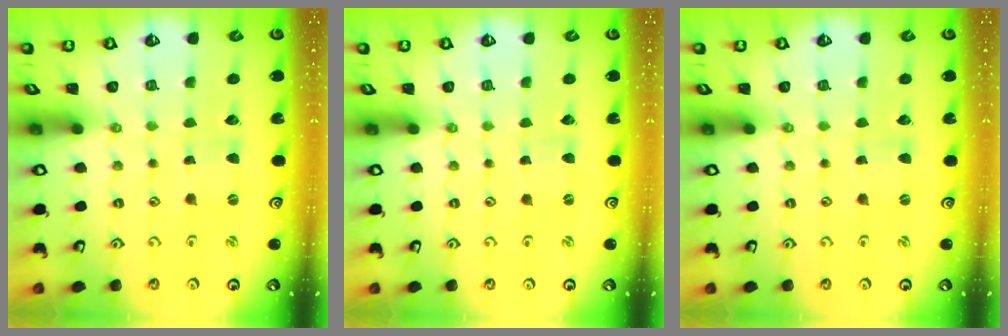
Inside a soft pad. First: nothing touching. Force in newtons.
{"total": 0.0}
{"total": 0.0}